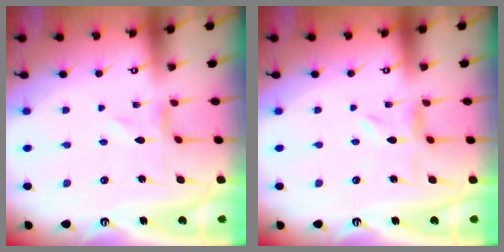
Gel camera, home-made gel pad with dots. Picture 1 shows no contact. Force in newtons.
{"total": 2.2, "press": 2.2, "slide": 0.2}